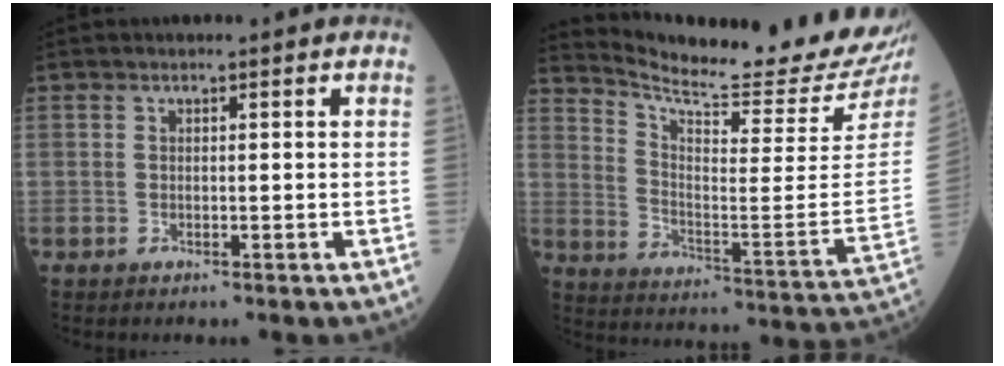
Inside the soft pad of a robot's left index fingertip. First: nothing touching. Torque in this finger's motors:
{"motor_torque": [0.82, -1.32, -0.13, 0.03]}